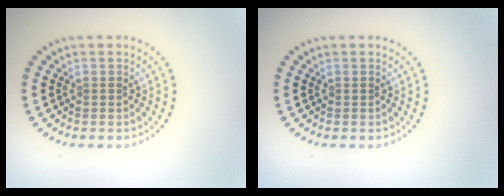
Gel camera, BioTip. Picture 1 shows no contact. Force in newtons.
{"total": 0.0}